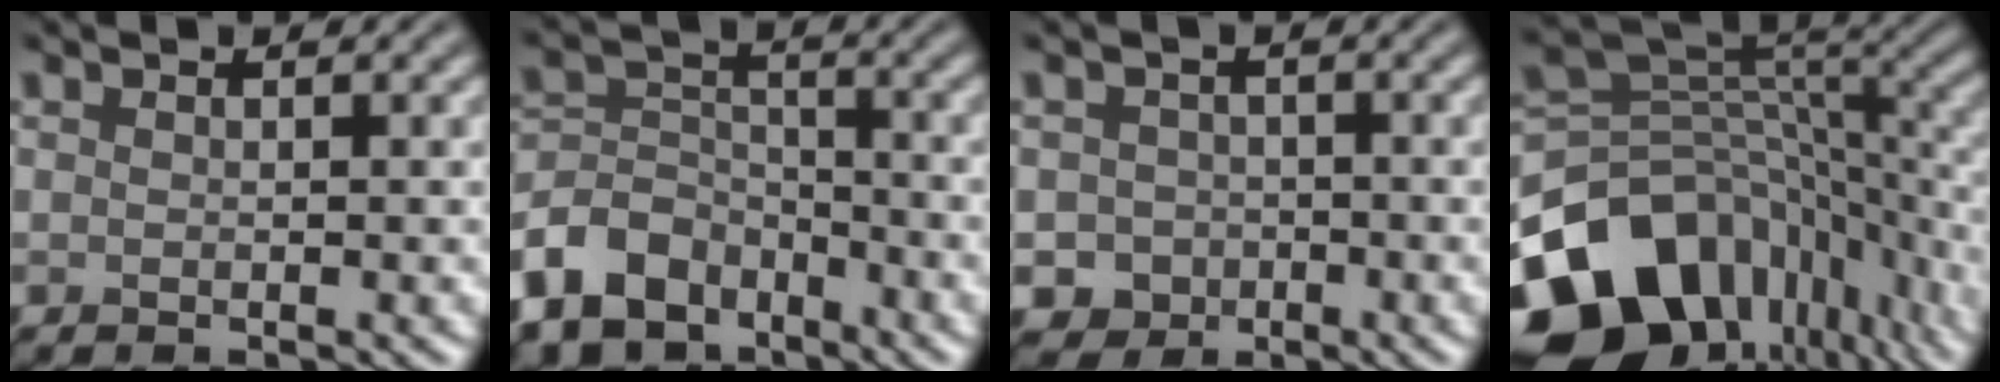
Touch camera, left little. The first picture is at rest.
{"total": 8.1, "force": [-5.7, 5.1, 2.8], "torque": [-0.047, -0.001, -0.120]}
{"total": 3.0, "force": [-1.2, 2.7, 0.4], "torque": [0.005, -0.001, -0.023]}
{"total": 15.5, "force": [-7.6, 10.6, 8.4], "torque": [-0.183, -0.007, -0.120]}